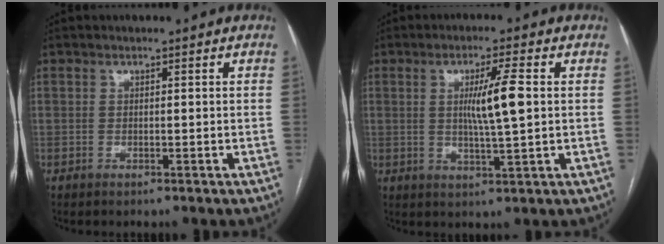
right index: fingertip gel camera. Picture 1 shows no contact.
{"total": 6.8, "force": [0.9, -0.1, 6.7], "torque": [-0.118, -0.003, 0.016]}